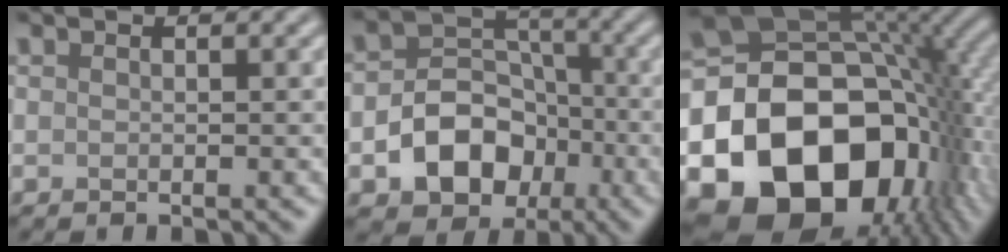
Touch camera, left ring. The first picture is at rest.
{"total": 7.3, "force": [-2.6, 5.6, 4.0], "torque": [-0.056, -0.003, -0.044]}
{"total": 19.9, "force": [-5.6, 14.1, 12.8], "torque": [-0.231, -0.031, -0.085]}